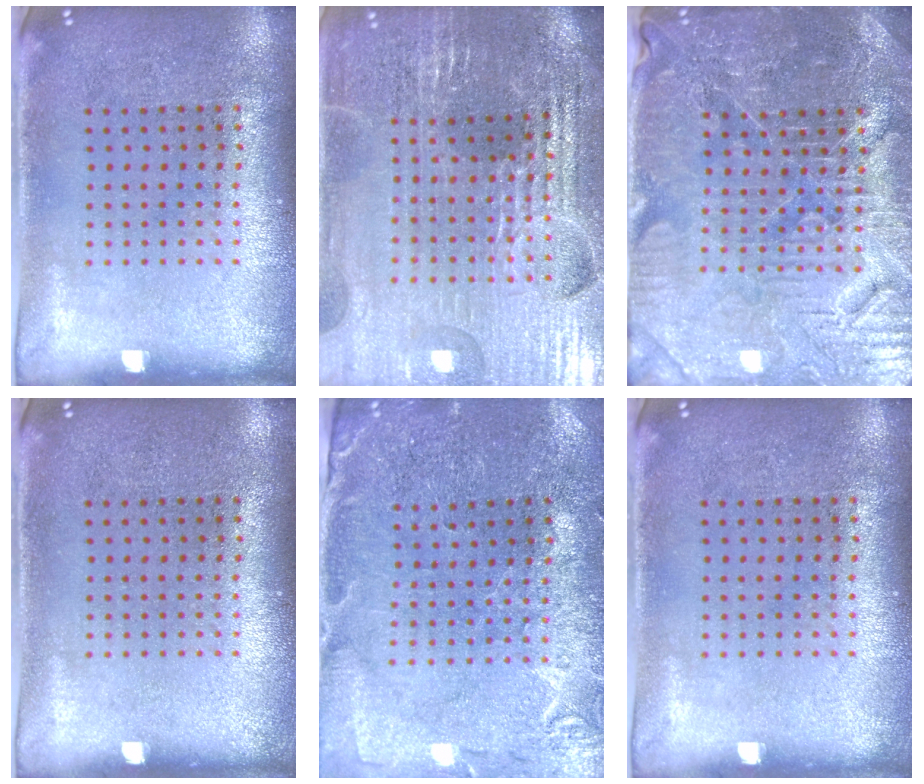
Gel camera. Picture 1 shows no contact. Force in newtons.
{"total": 4.2, "press": 4.0, "slide": 1.1}
{"total": 4.6, "press": 4.4, "slide": 1.3}
{"total": 0.0}
{"total": 0.5, "press": 0.5, "slide": 0.2}
{"total": 0.0}